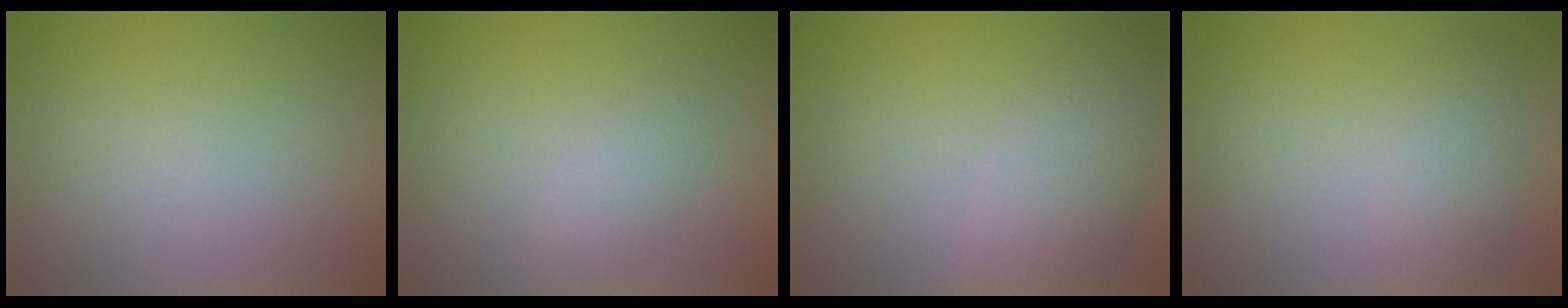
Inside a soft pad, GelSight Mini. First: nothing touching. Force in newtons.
{"total": 1.9, "press": 1.9, "slide": 0.1}
{"total": 4.8, "press": 4.8, "slide": 0.3}
{"total": 2.6, "press": 2.6, "slide": 0.1}